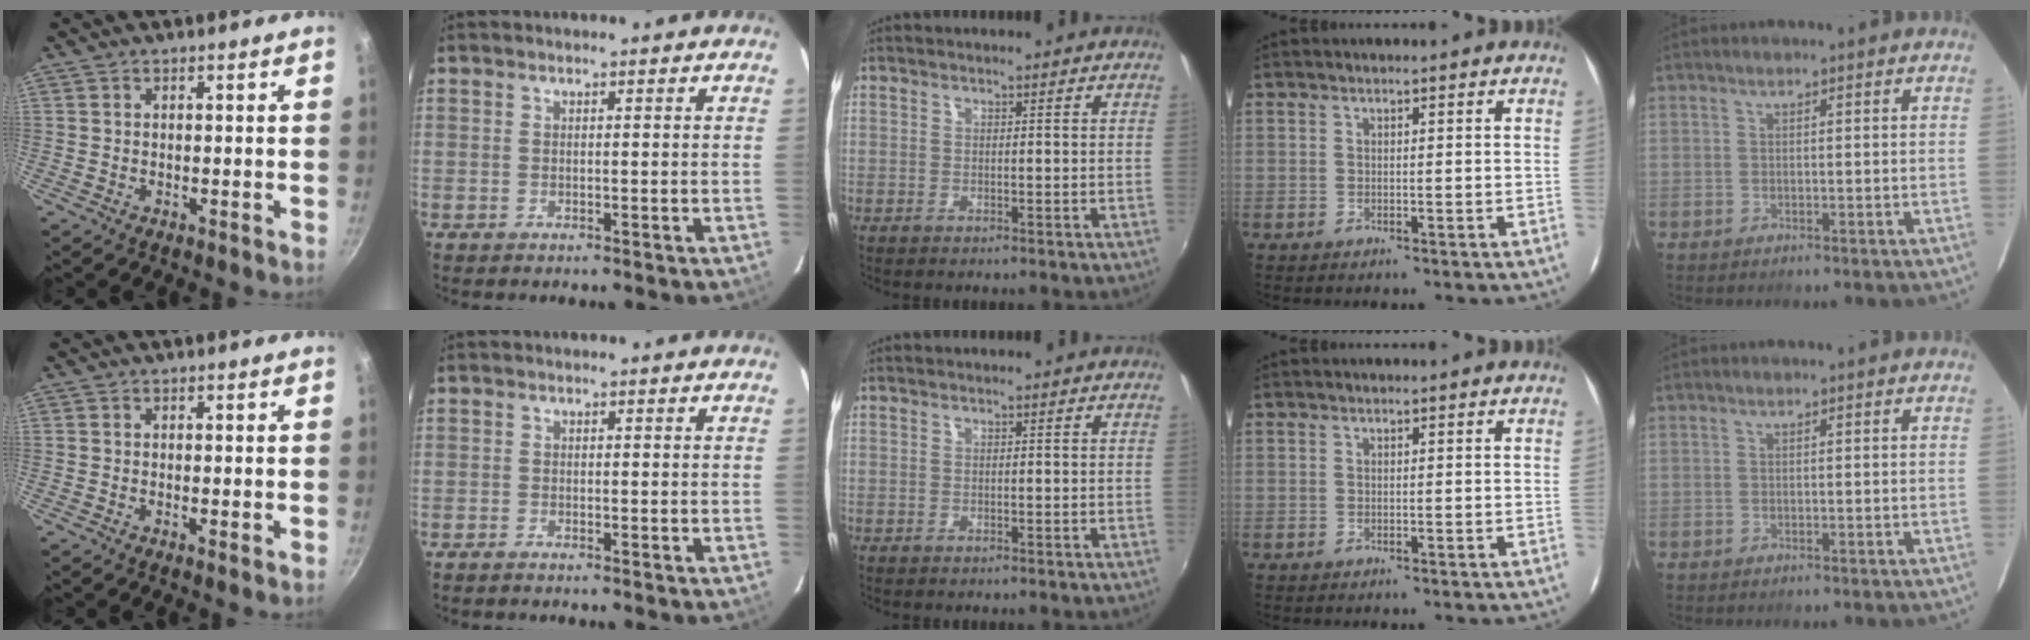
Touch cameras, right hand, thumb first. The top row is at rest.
{"thumb": {"total": 1.0, "force": [-0.2, 0.2, 0.9], "torque": [-0.016, -0.002, -0.005]}, "index": {"total": 0.7, "force": [-0.7, 0.1, 0.1], "torque": [-0.006, -0.002, -0.014]}}